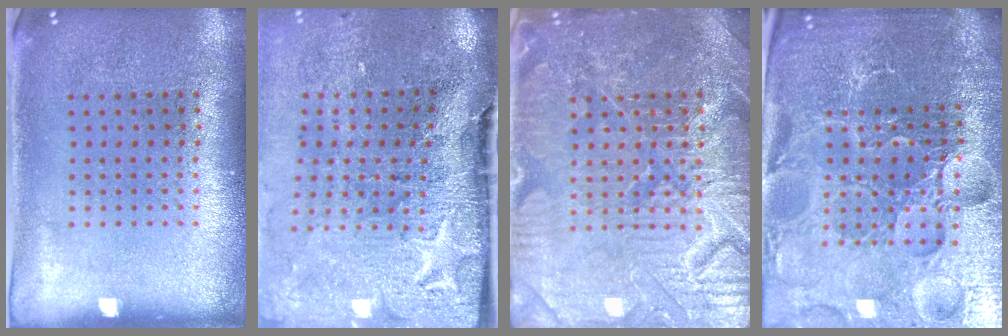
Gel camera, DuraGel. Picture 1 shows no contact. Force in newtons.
{"total": 4.8, "press": 3.8, "slide": 2.9}
{"total": 7.1, "press": 7.1, "slide": 1.0}
{"total": 5.6, "press": 5.2, "slide": 2.1}